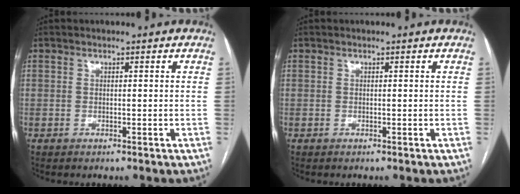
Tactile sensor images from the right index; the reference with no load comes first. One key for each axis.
{"total": 0.0}